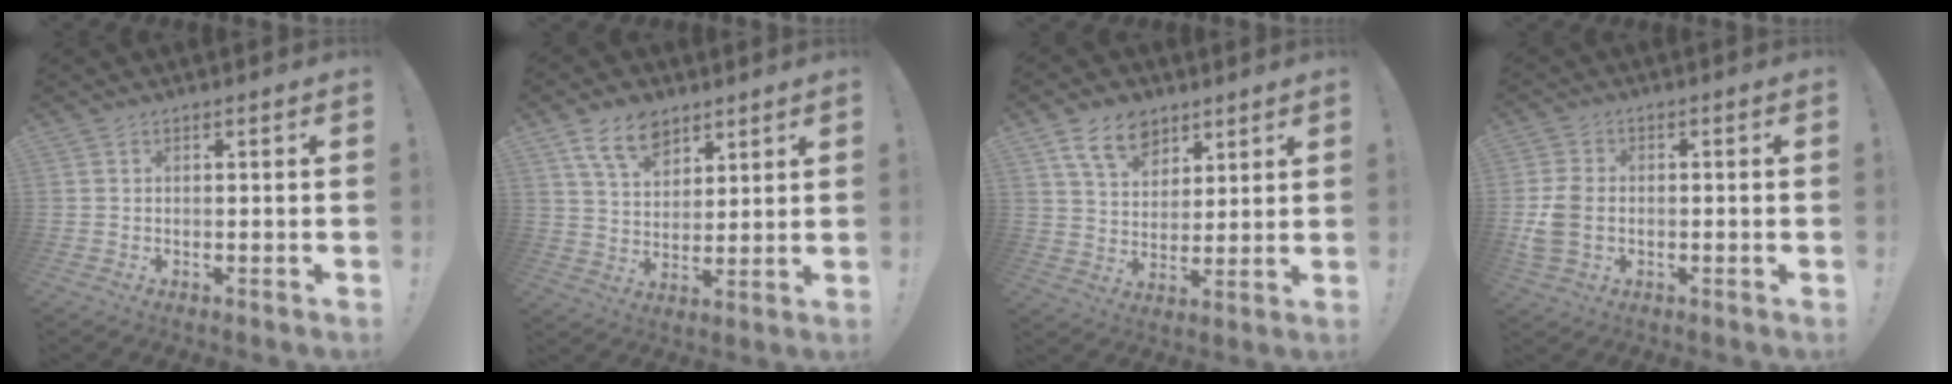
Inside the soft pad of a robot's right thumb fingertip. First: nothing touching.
{"total": 11.5, "force": [7.3, 6.9, 5.6], "torque": [-0.103, -0.029, 0.140]}
{"total": 11.6, "force": [7.0, 7.6, 5.2], "torque": [-0.088, -0.028, 0.136]}
{"total": 7.4, "force": [-1.3, 5.1, 5.1], "torque": [-0.112, 0.007, -0.019]}